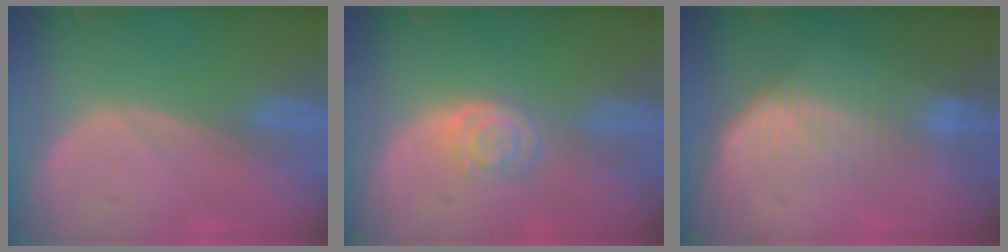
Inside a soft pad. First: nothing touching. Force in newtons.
{"total": 3.5, "press": 3.5, "slide": 0.6}
{"total": 6.3, "press": 5.8, "slide": 2.4}